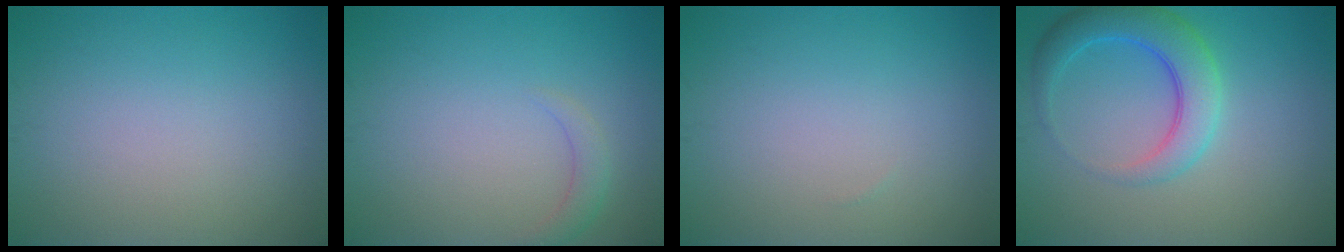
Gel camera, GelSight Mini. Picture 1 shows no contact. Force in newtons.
{"total": 1.4, "press": 1.4, "slide": 0.2}
{"total": 0.0}
{"total": 5.0, "press": 4.9, "slide": 0.4}